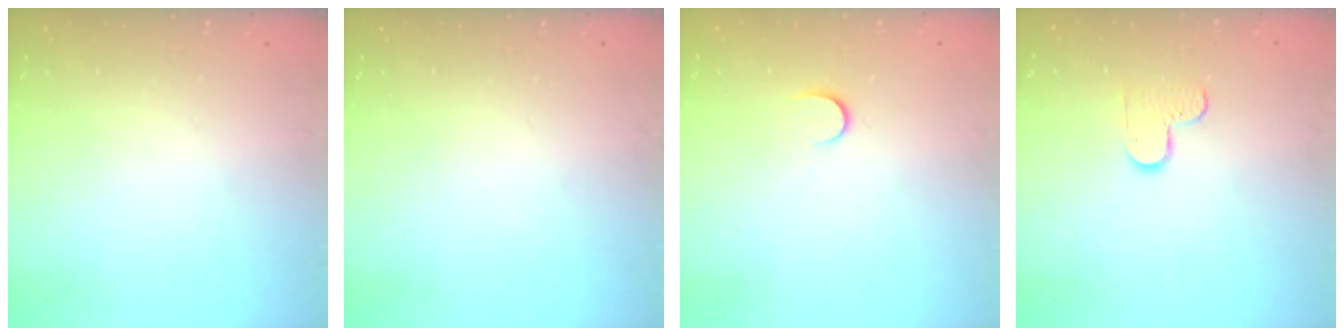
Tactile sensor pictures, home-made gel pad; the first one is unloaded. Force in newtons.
{"total": 0.0}
{"total": 5.7, "press": 5.6, "slide": 0.7}
{"total": 5.1, "press": 5.0, "slide": 0.5}